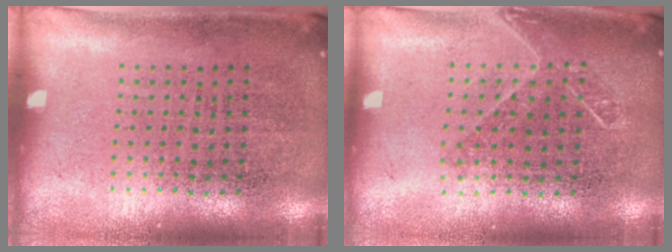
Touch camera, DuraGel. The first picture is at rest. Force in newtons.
{"total": 1.4, "press": 1.1, "slide": 0.8}